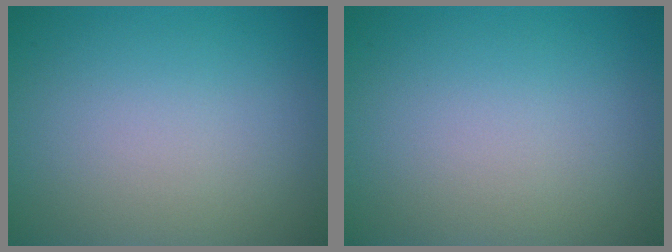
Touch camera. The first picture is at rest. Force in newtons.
{"total": 0.0}